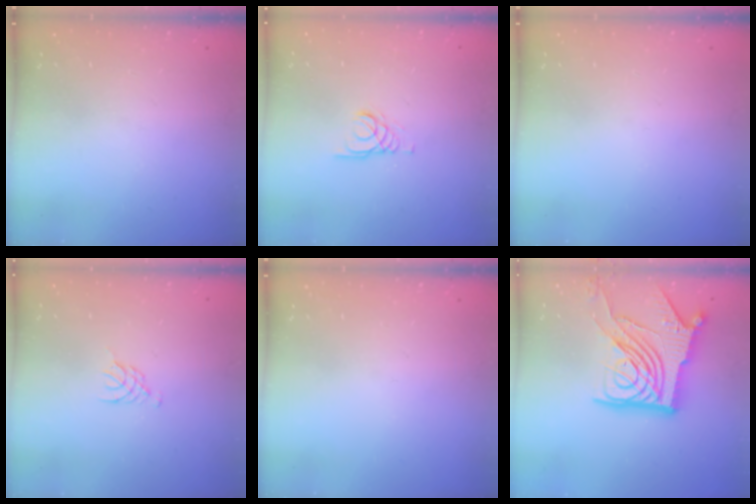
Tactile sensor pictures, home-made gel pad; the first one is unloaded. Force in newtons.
{"total": 1.4, "press": 1.3, "slide": 0.2}
{"total": 0.0}
{"total": 2.8, "press": 2.8, "slide": 0.5}
{"total": 0.0}
{"total": 20.6, "press": 20.5, "slide": 2.4}